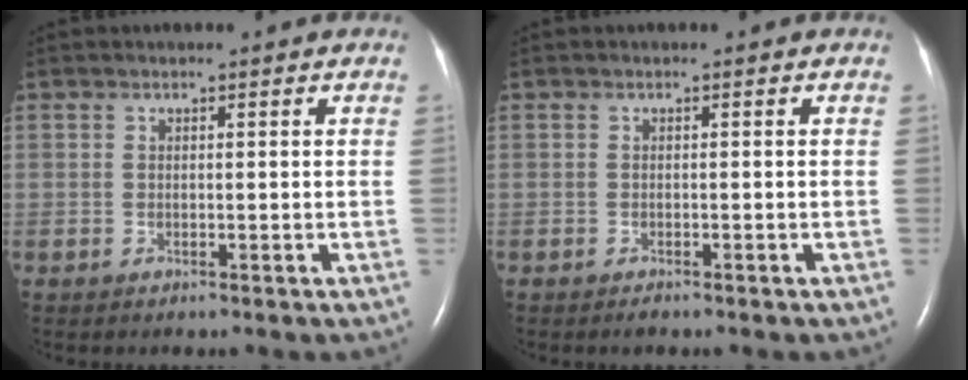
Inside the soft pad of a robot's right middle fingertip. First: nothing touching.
{"total": 0.7, "force": [-0.6, 0.1, 0.3], "torque": [-0.008, -0.002, -0.007]}